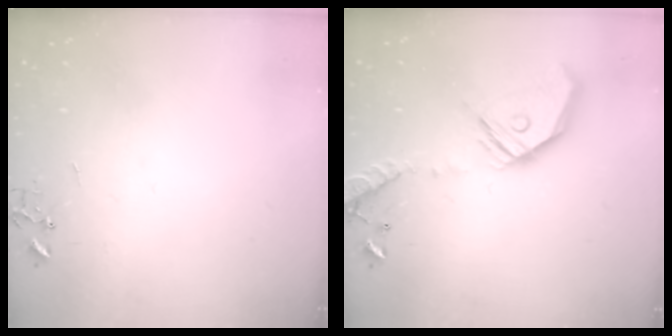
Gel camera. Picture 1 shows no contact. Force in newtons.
{"total": 18.8, "press": 18.6, "slide": 3.0}